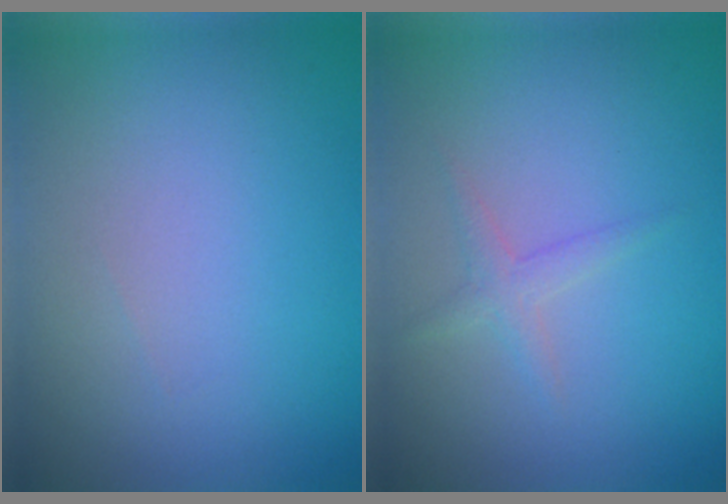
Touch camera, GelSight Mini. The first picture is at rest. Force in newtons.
{"total": 1.3, "press": 1.3, "slide": 0.0}